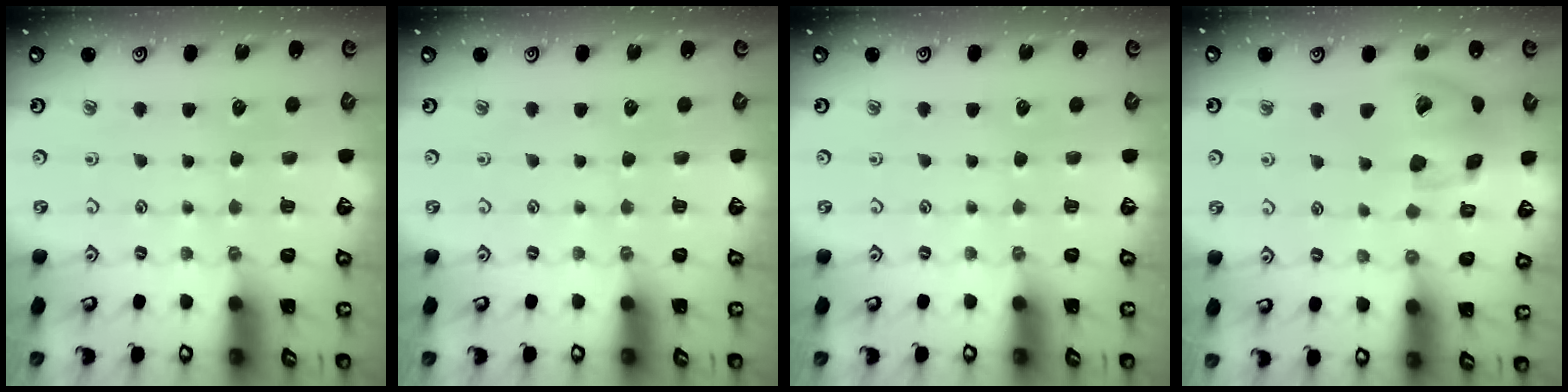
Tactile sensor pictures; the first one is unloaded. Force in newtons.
{"total": 0.0}
{"total": 0.0}
{"total": 16.0, "press": 15.9, "slide": 2.5}